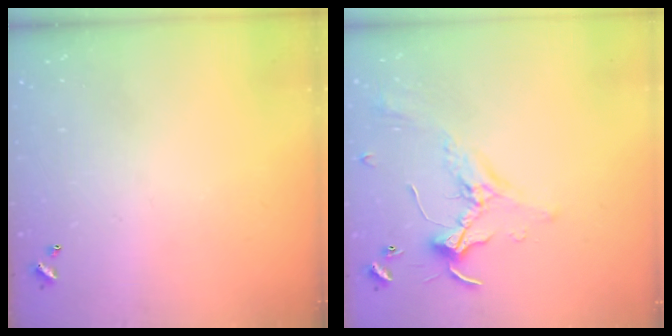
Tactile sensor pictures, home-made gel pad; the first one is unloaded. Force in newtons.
{"total": 1.7, "press": 1.6, "slide": 0.2}